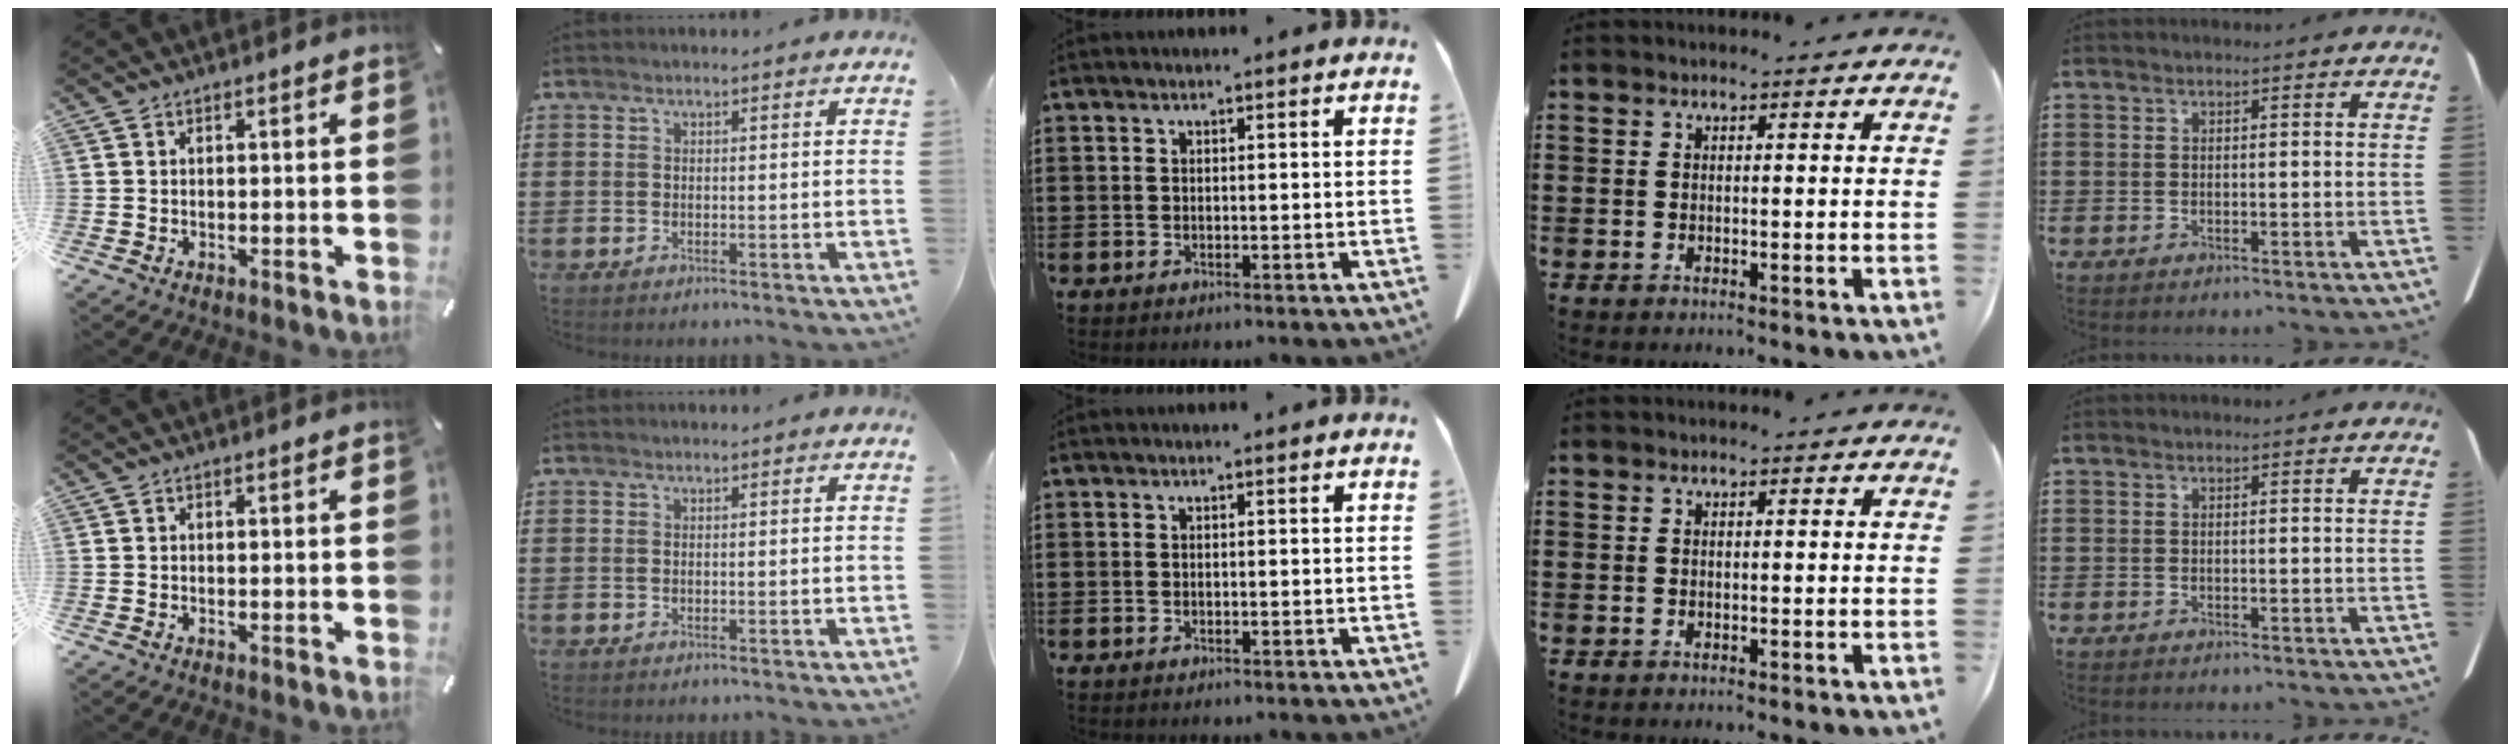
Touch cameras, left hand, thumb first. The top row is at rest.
{}